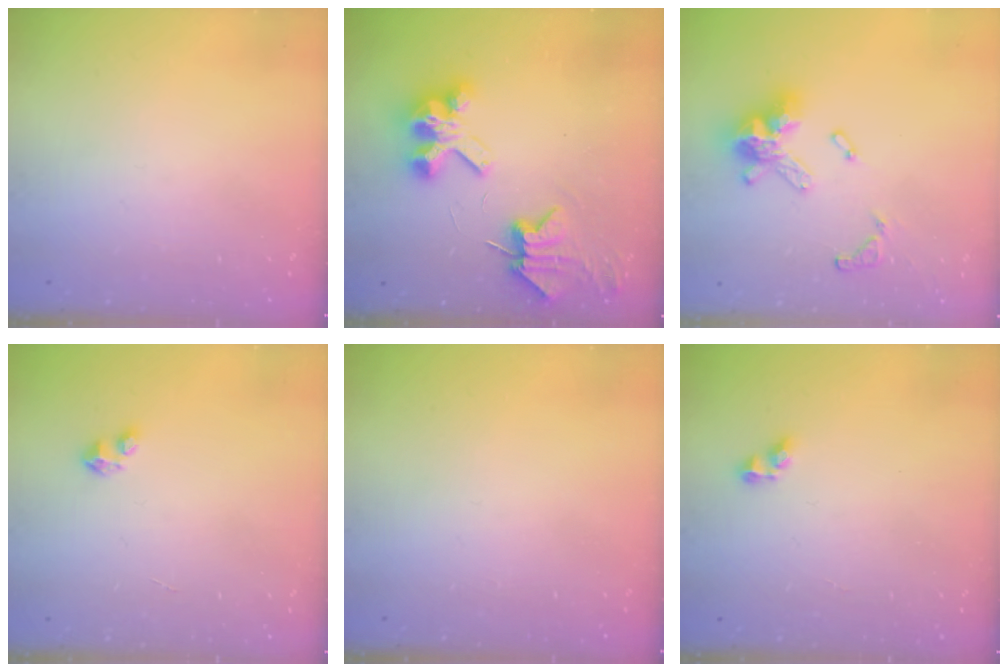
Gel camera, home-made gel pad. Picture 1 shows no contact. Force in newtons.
{"total": 8.0, "press": 8.0, "slide": 1.1}
{"total": 13.8, "press": 13.8, "slide": 1.0}
{"total": 3.0, "press": 2.9, "slide": 0.2}
{"total": 0.0}
{"total": 2.9, "press": 2.6, "slide": 1.1}